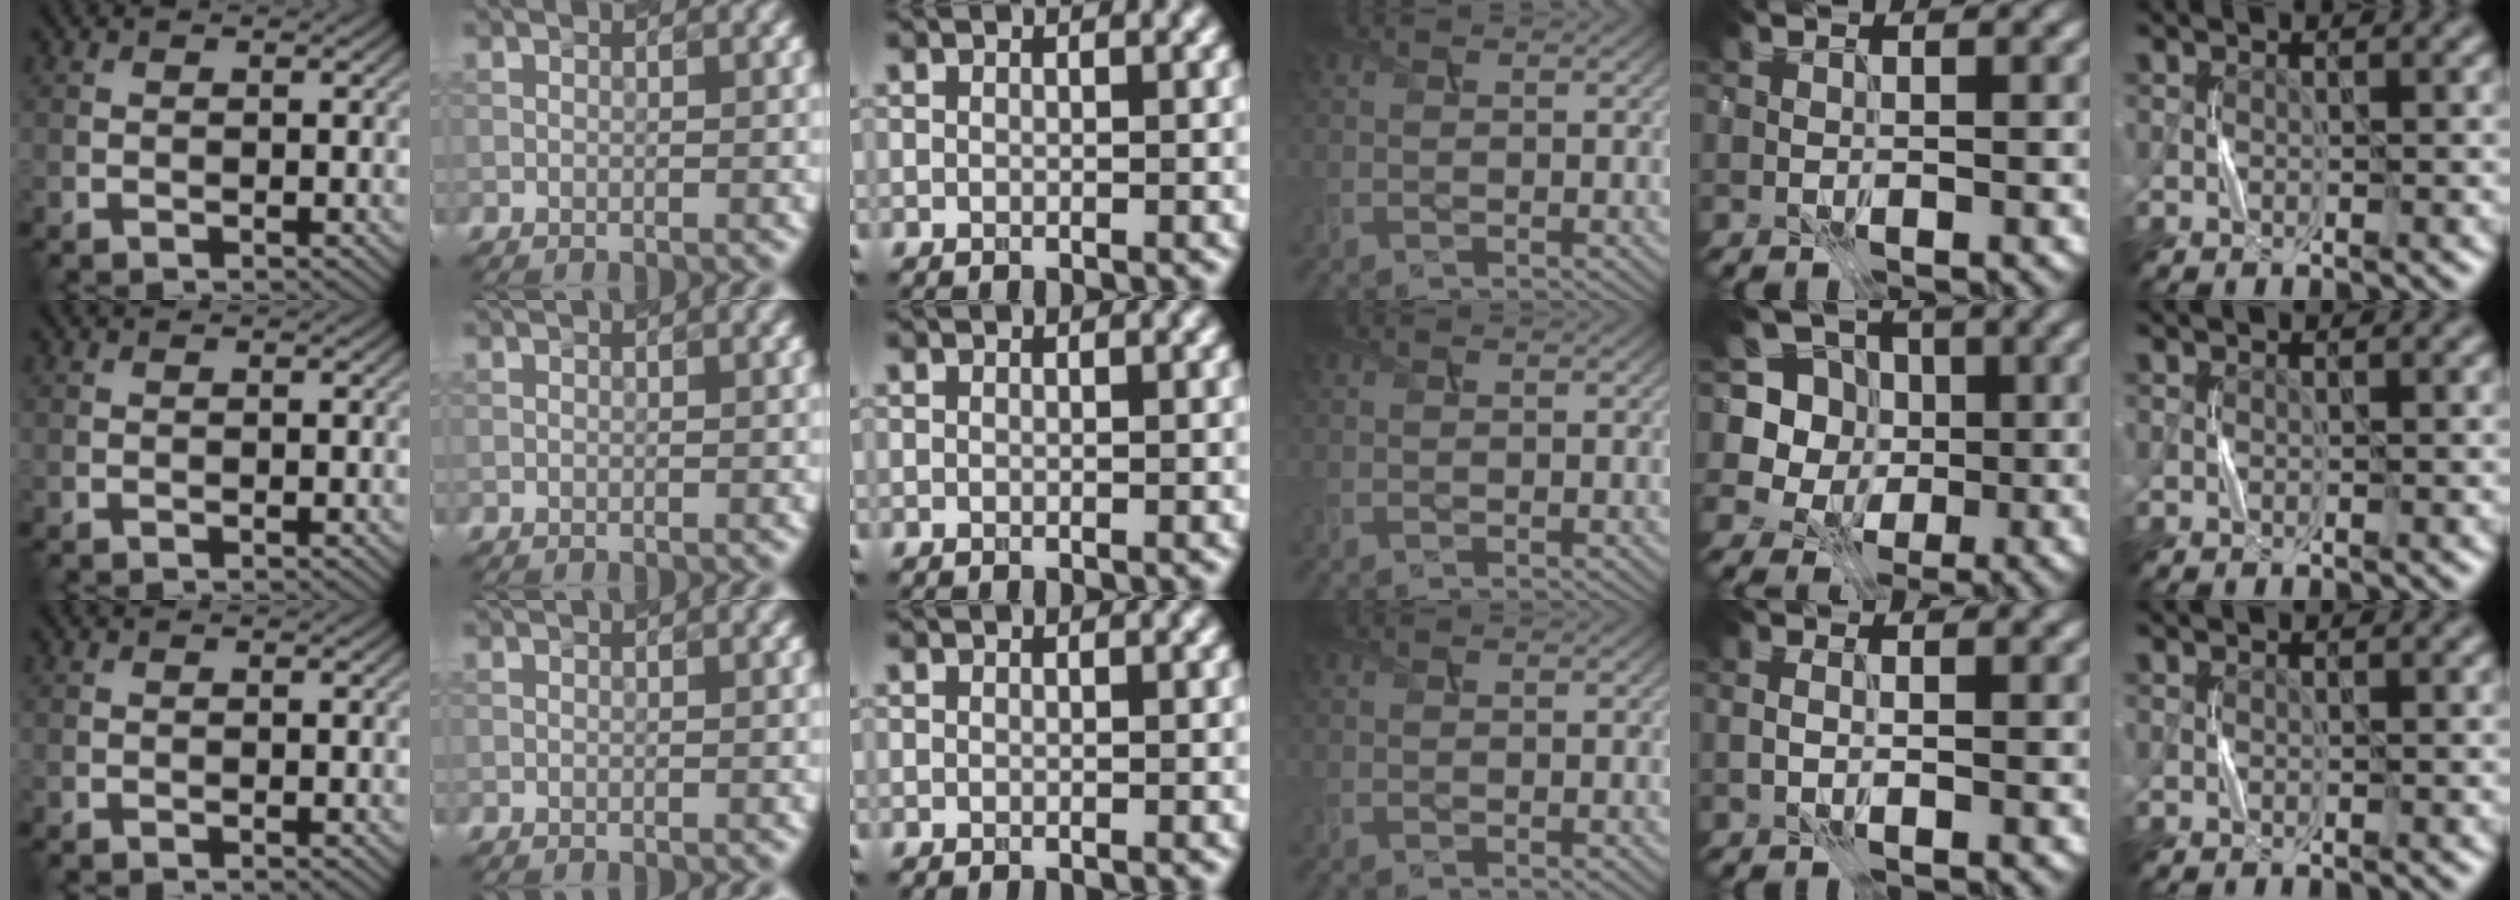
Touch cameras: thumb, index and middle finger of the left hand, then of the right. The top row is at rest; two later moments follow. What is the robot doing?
{"motion": "press", "object": "sticky note"}